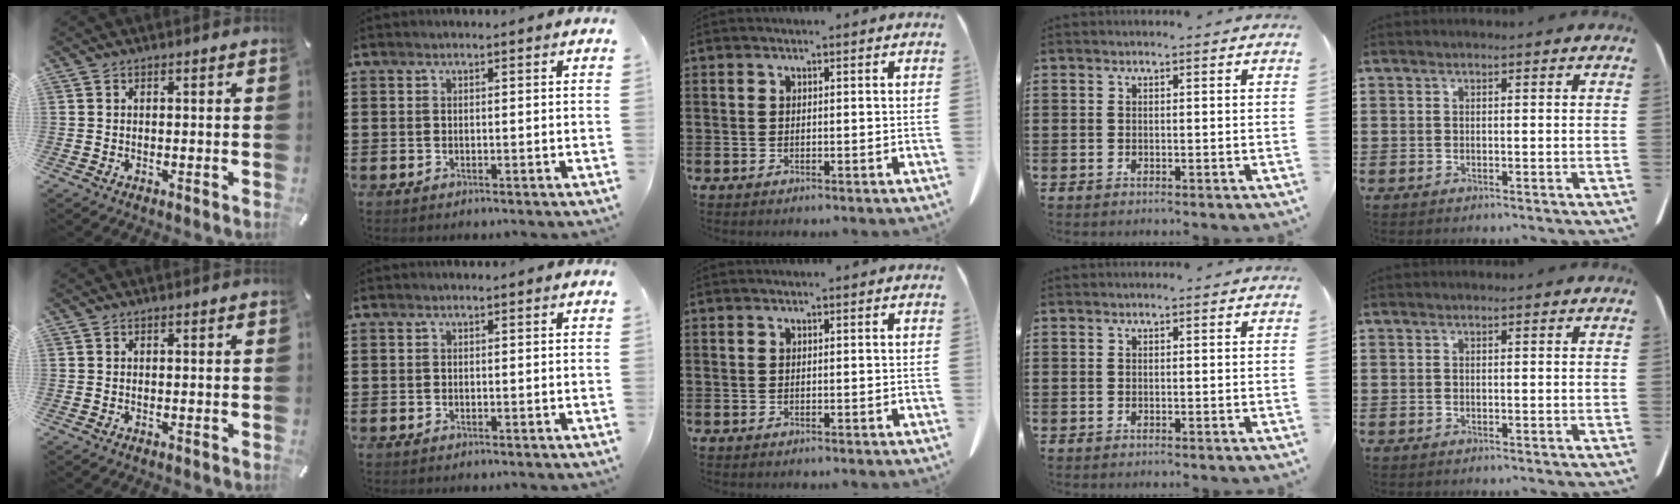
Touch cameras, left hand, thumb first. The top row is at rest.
{}